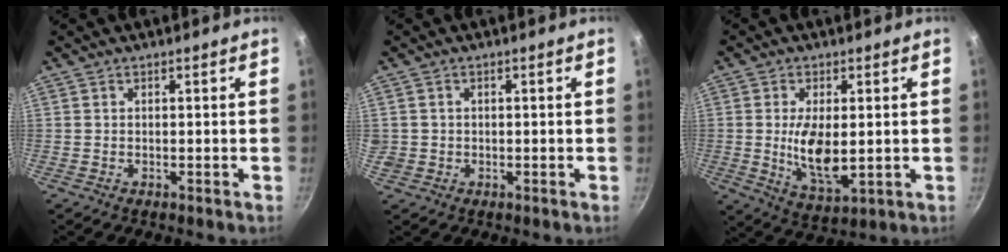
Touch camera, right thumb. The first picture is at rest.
{"total": 2.1, "force": [-0.1, 2.0, 0.6], "torque": [-0.009, 0.003, 0.000]}
{"total": 9.7, "force": [0.1, 4.4, 8.6], "torque": [-0.158, -0.016, 0.009]}